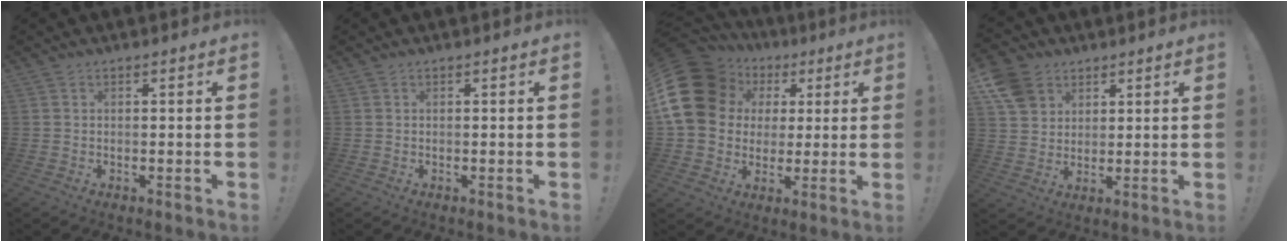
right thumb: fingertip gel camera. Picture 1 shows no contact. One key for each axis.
{"total": 0.0}
{"total": 19.6, "fx": 5.2, "fy": 15.9, "fz": 10.2, "tx": -0.182, "ty": -0.017, "tz": 0.115}
{"total": 9.7, "fx": 5.1, "fy": 7.5, "fz": 3.4, "tx": -0.061, "ty": -0.022, "tz": 0.106}